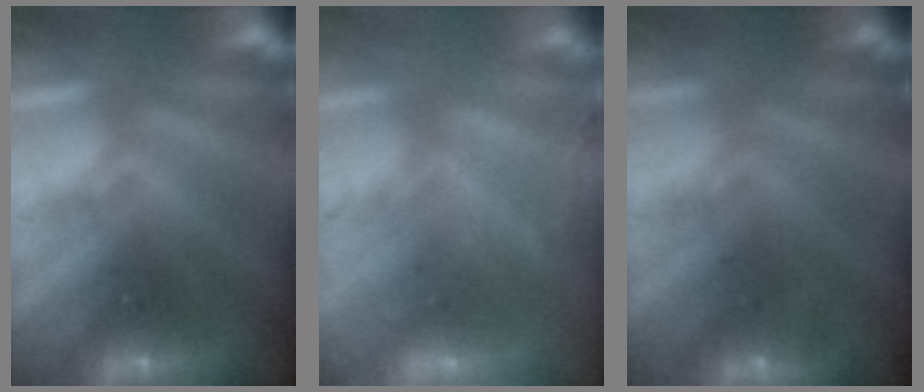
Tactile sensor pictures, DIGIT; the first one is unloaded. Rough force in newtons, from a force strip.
{"total": 2.8}
{"total": 4.4}